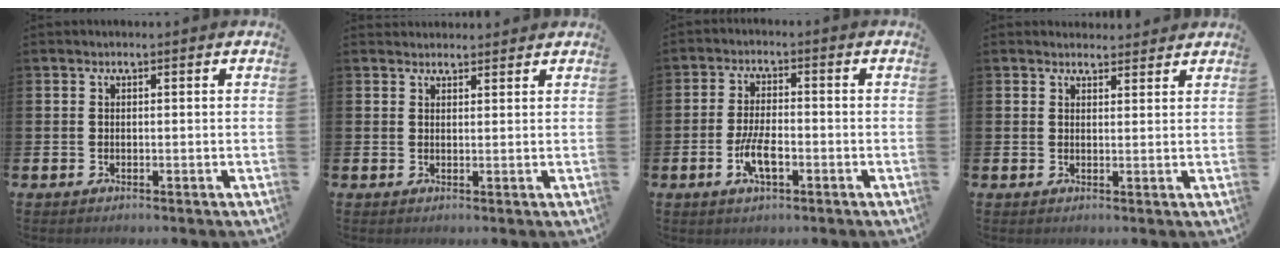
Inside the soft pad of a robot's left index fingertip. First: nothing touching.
{"total": 1.8, "force": [1.8, 0.5, -0.1], "torque": [0.009, -0.007, 0.031]}
{"total": 5.0, "force": [-1.6, 1.9, 4.3], "torque": [-0.081, -0.001, -0.032]}
{"total": 2.3, "force": [2.2, 0.7, -0.1], "torque": [0.011, -0.012, 0.038]}